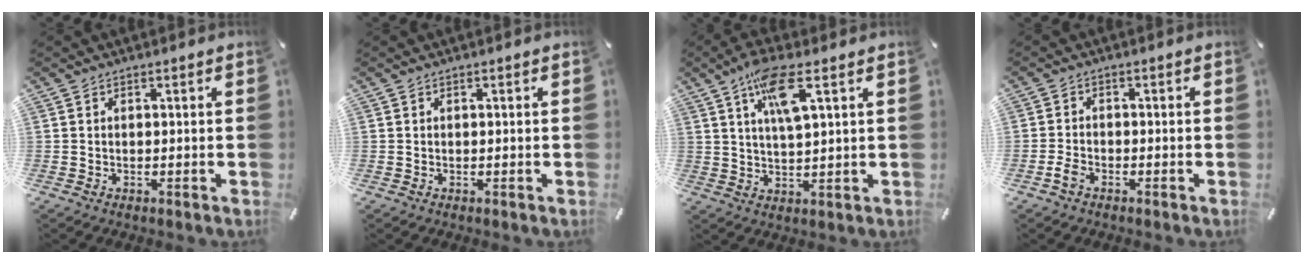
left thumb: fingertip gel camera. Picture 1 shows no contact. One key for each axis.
{"total": 0.0}
{"total": 9.8, "fx": 4.6, "fy": 2.4, "fz": 8.3, "tx": -0.161, "ty": 0.002, "tz": 0.078}
{"total": 2.5, "fx": -1.6, "fy": 1.6, "fz": 1.3, "tx": -0.030, "ty": 0.004, "tz": -0.031}